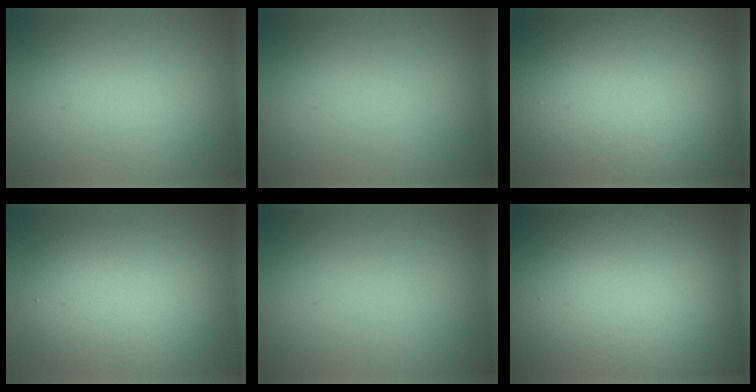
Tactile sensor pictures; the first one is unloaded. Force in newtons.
{"total": 0.0}
{"total": 19.7, "press": 19.6, "slide": 1.3}
{"total": 6.1, "press": 6.1, "slide": 0.1}
{"total": 0.0}
{"total": 25.1, "press": 25.1, "slide": 1.4}